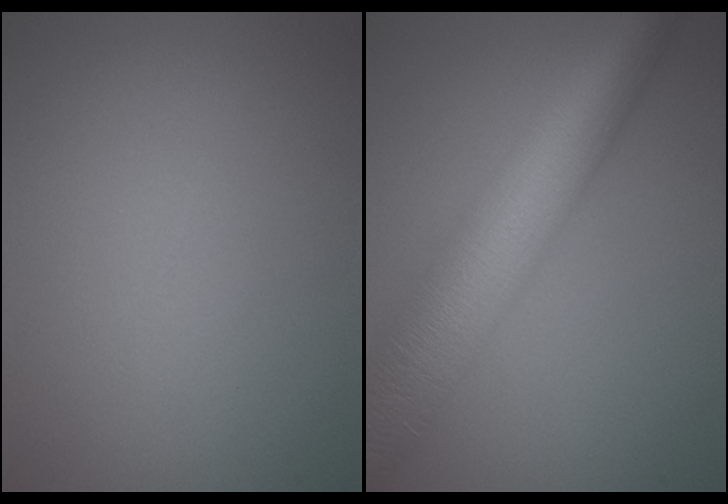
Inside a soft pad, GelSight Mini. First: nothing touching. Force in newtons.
{"total": 11.7, "press": 11.7, "slide": 0.6}